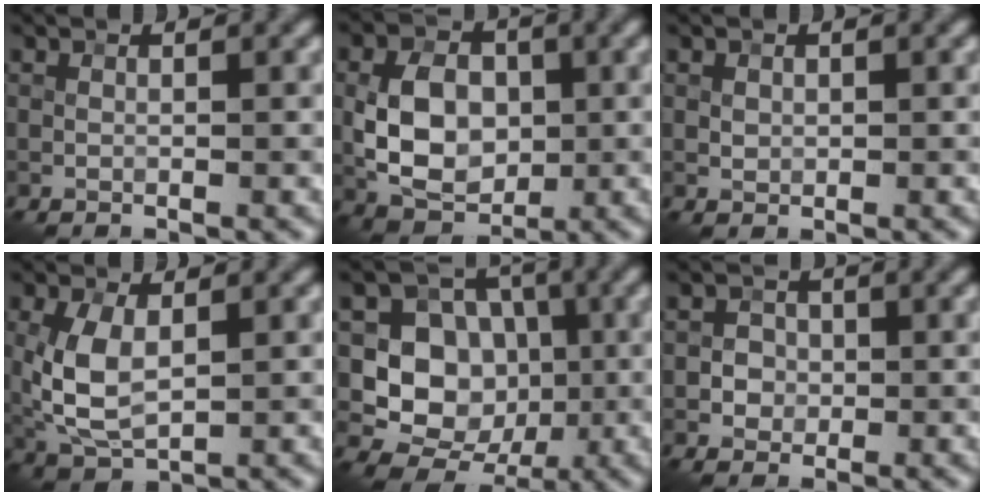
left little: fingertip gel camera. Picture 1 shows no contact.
{"total": 7.0, "force": [-0.5, 5.0, 4.8], "torque": [-0.096, 0.002, -0.014]}
{"total": 0.7, "force": [0.1, 0.6, 0.2], "torque": [-0.007, -0.001, 0.004]}
{"total": 5.4, "force": [0.2, 3.0, 4.4], "torque": [-0.108, -0.001, 0.010]}
{"total": 7.3, "force": [-1.0, 6.3, 3.5], "torque": [-0.042, -0.004, -0.025]}
{"total": 2.0, "force": [-0.3, 1.9, 0.6], "torque": [-0.005, -0.003, -0.004]}